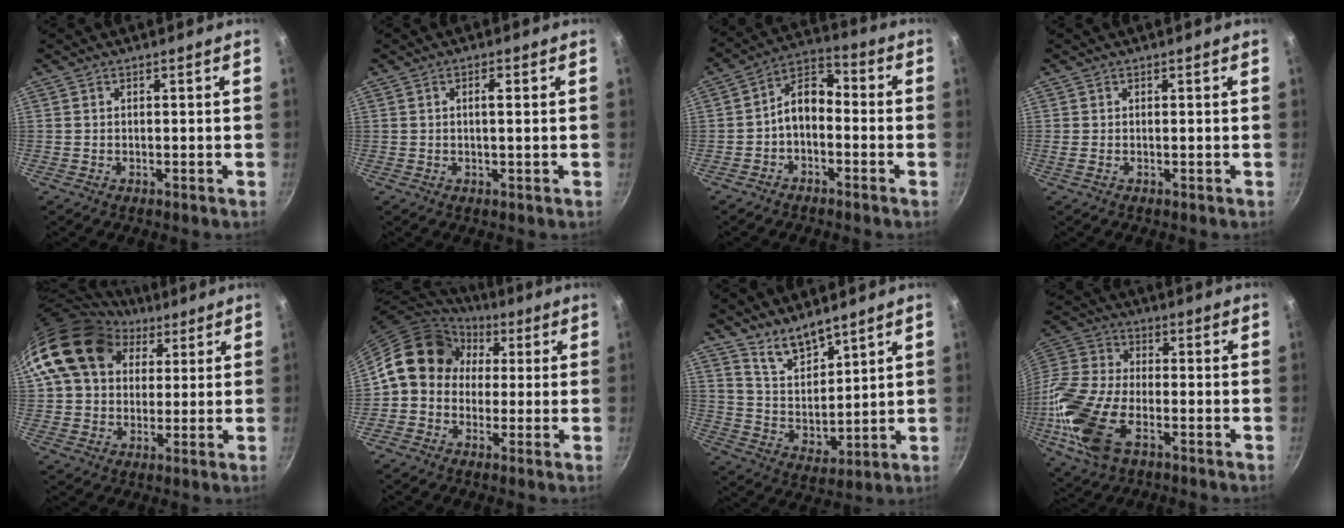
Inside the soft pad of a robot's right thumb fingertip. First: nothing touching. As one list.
[{"total": 2.1, "force": [0.4, 0.4, 2.0], "torque": [-0.042, 0.003, 0.007]}, {"total": 7.5, "force": [-2.1, 4.8, 5.4], "torque": [-0.077, 0.052, -0.049]}, {"total": 0.7, "force": [0.1, 0.1, 0.7], "torque": [-0.015, -0.001, -0.001]}, {"total": 16.9, "force": [6.9, 12.8, 8.7], "torque": [-0.132, 0.006, 0.113]}, {"total": 13.5, "force": [1.6, 11.7, 6.6], "torque": [-0.080, 0.033, 0.003]}, {"total": 9.6, "force": [7.4, 4.2, 4.4], "torque": [-0.052, -0.063, 0.148]}, {"total": 18.1, "force": [-6.0, 9.6, 14.1], "torque": [-0.305, 0.014, -0.132]}]